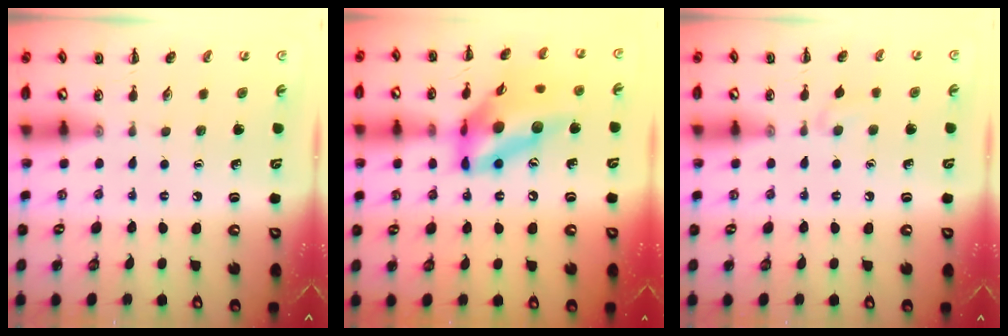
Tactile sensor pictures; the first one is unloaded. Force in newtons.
{"total": 15.9, "press": 15.0, "slide": 5.3}
{"total": 4.5, "press": 4.1, "slide": 1.9}